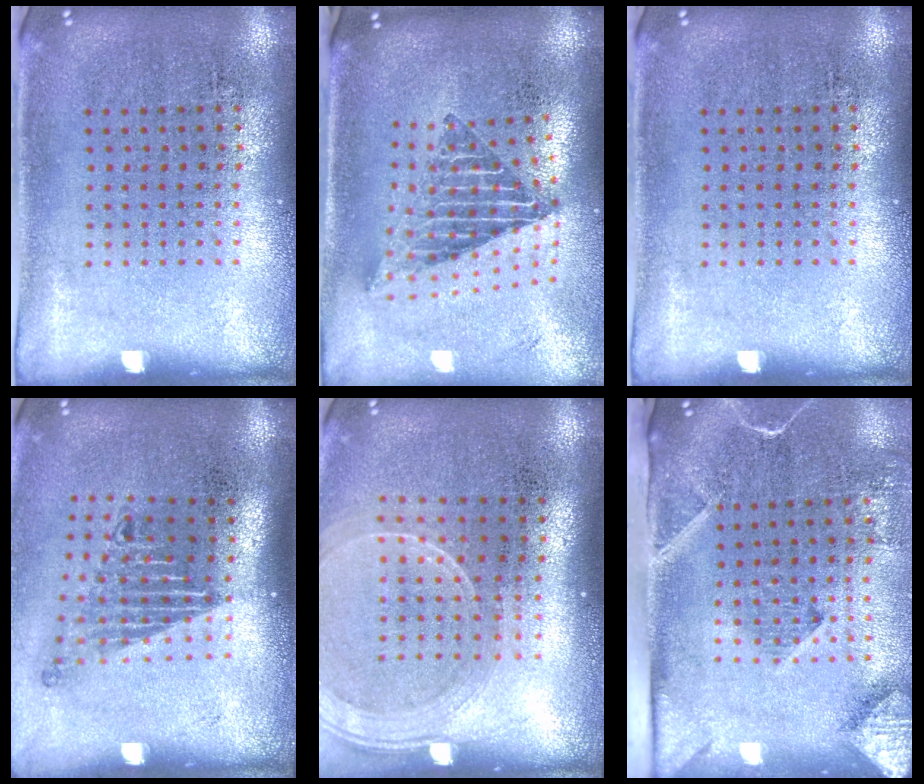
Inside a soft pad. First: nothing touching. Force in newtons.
{"total": 2.3, "press": 1.6, "slide": 1.6}
{"total": 0.0}
{"total": 1.7, "press": 1.2, "slide": 1.2}
{"total": 1.7, "press": 1.5, "slide": 0.8}
{"total": 2.9, "press": 2.1, "slide": 2.0}